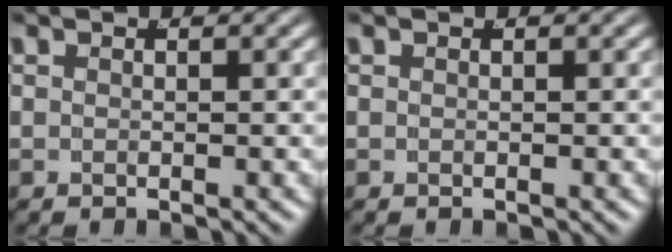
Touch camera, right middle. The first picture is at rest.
{"total": 0.0}